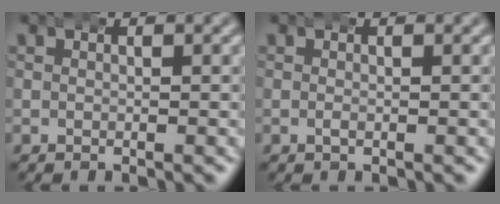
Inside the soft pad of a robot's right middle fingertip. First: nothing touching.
{"total": 0.0}